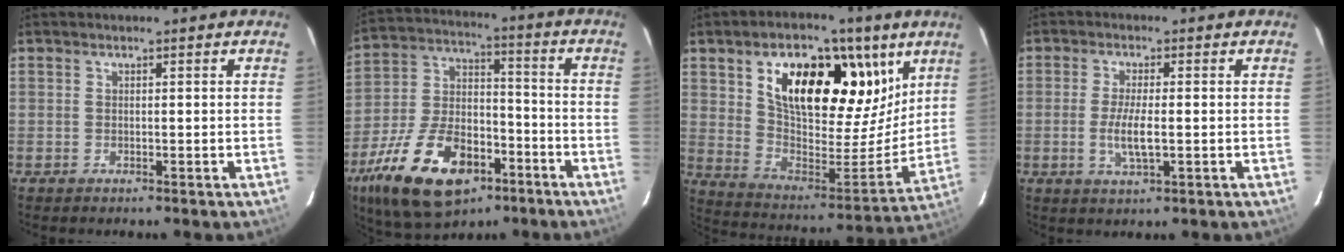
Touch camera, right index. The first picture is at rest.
{"total": 21.9, "force": [-11.9, 11.5, 14.4], "torque": [-0.301, -0.006, -0.196]}
{"total": 25.3, "force": [12.7, 13.1, 17.6], "torque": [-0.288, 0.010, 0.220]}
{"total": 5.2, "force": [-1.0, 1.0, 5.0], "torque": [-0.101, -0.008, -0.018]}